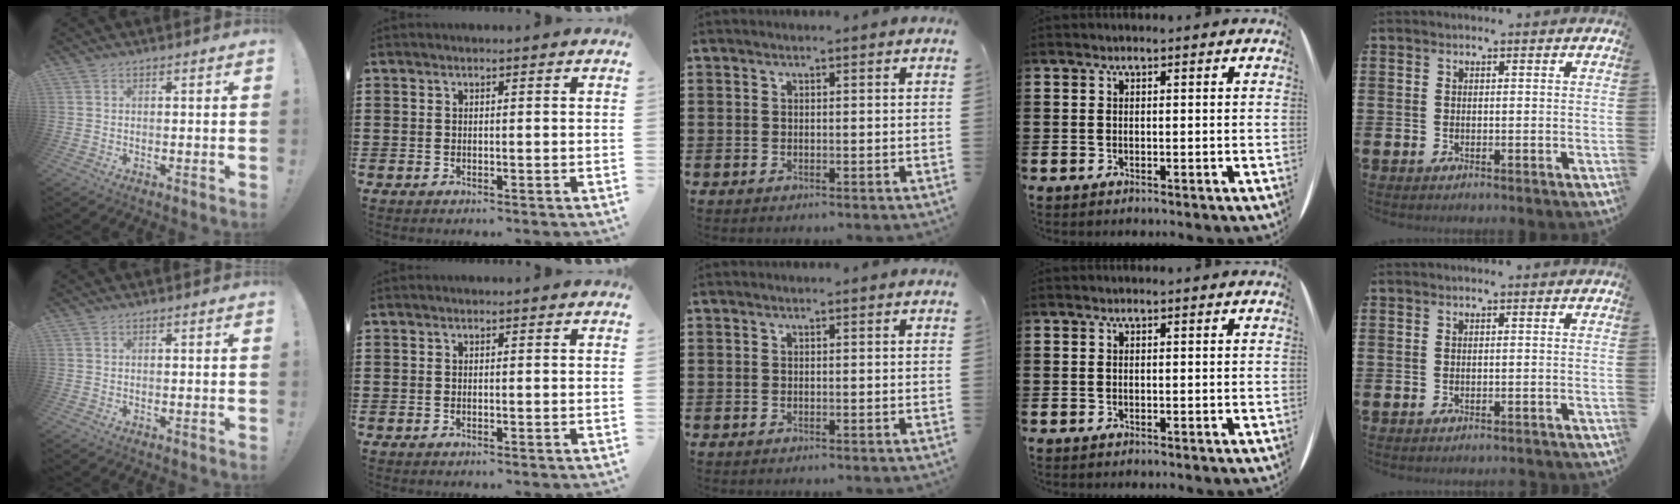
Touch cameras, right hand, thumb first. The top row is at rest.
{"little": {"total": 0.5, "force": [-0.5, -0.1, 0.0], "torque": [0.000, -0.001, -0.010]}}